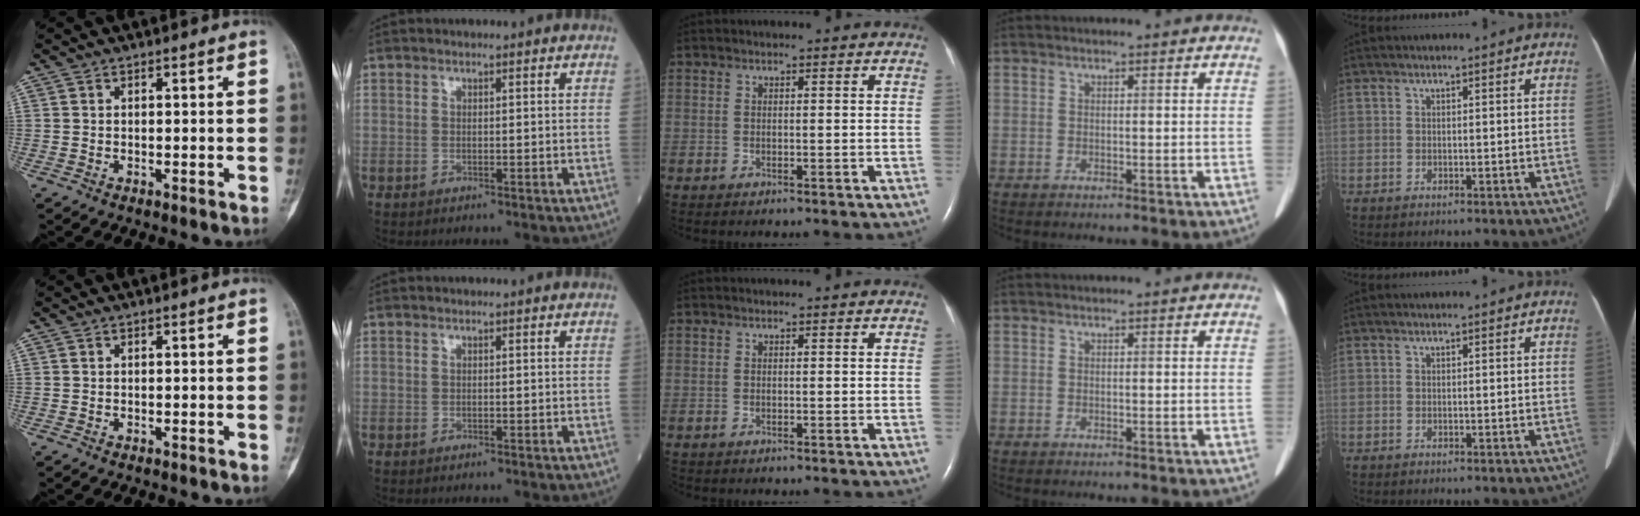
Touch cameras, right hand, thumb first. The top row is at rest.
{}